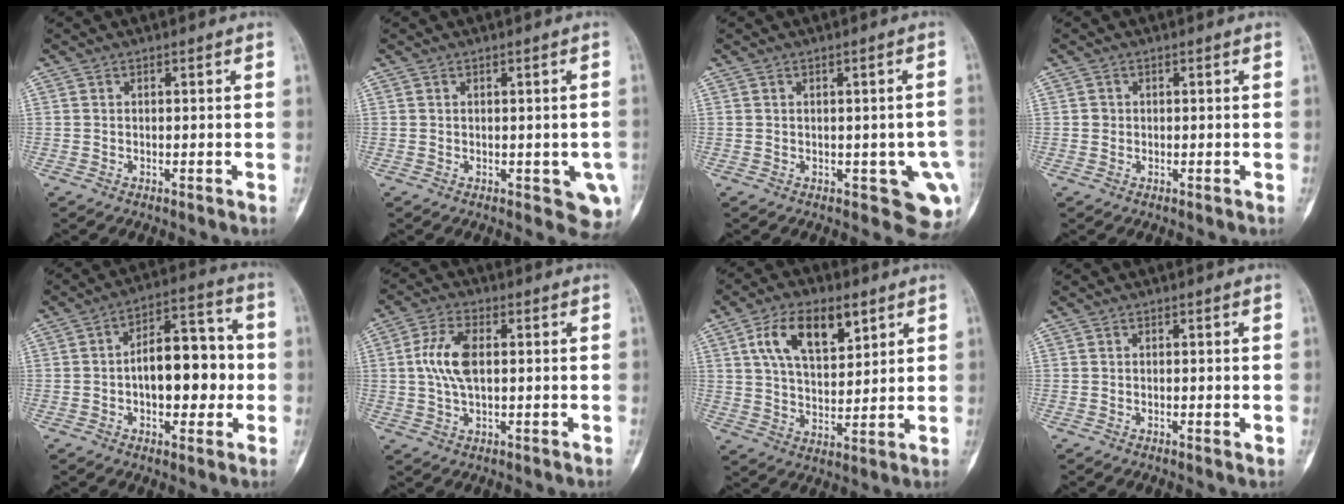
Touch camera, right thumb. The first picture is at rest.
{"total": 4.9, "force": [-0.8, 2.5, 4.1], "torque": [-0.022, -0.005, -0.005]}
{"total": 7.7, "force": [-1.5, 3.8, 6.5], "torque": [-0.040, -0.004, -0.010]}
{"total": 1.0, "force": [0.0, 1.0, 0.2], "torque": [0.003, 0.003, 0.000]}
{"total": 13.9, "force": [-1.1, 7.6, 11.6], "torque": [-0.138, 0.035, -0.021]}
{"total": 8.1, "force": [0.9, 4.1, 7.0], "torque": [-0.148, 0.008, 0.015]}
{"total": 13.1, "force": [6.0, 6.7, 9.5], "torque": [-0.140, -0.015, 0.110]}
{"total": 0.9, "force": [-0.1, 0.3, 0.8], "torque": [-0.010, -0.003, -0.004]}